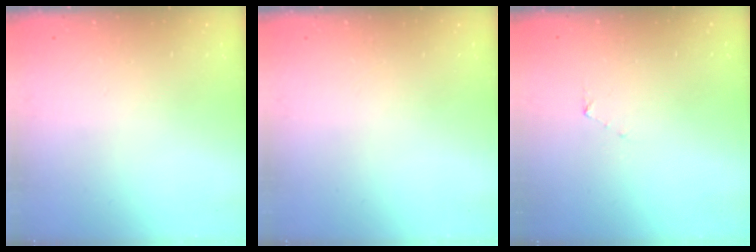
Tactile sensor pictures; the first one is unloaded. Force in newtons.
{"total": 0.0}
{"total": 2.9, "press": 2.8, "slide": 0.3}